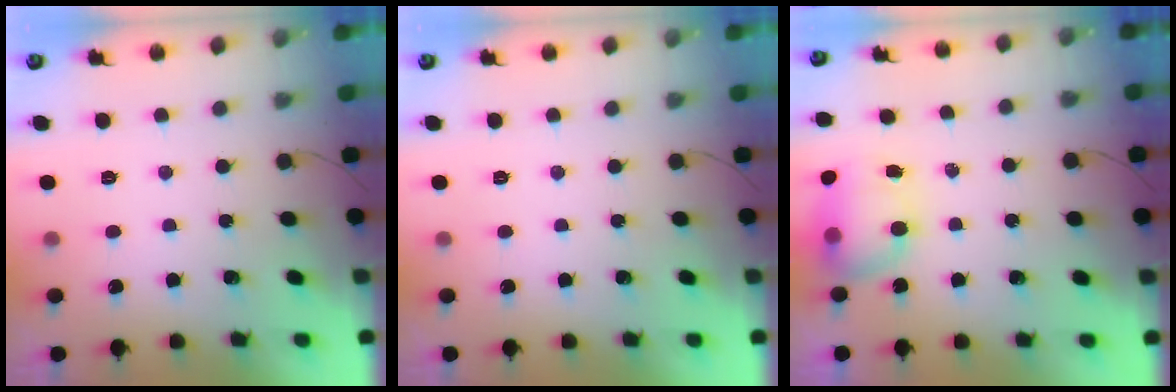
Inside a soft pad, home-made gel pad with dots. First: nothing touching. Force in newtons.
{"total": 0.0}
{"total": 9.6, "press": 8.3, "slide": 4.7}